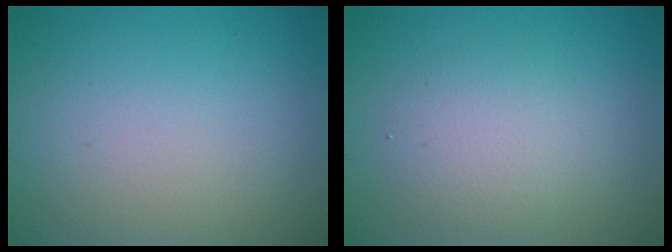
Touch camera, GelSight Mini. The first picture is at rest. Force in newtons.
{"total": 2.9, "press": 2.9, "slide": 0.2}